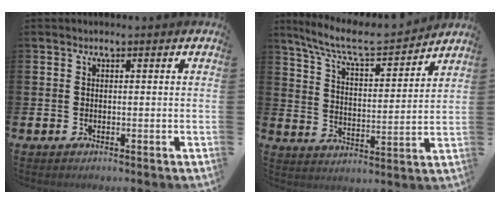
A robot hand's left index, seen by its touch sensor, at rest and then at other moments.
{"total": 8.4, "force": [7.6, 1.6, 3.2], "torque": [-0.097, -0.048, 0.131]}